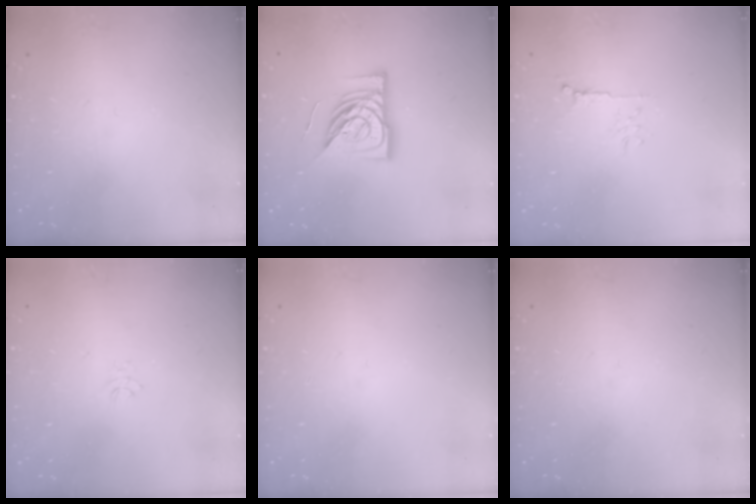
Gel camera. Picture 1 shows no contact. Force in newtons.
{"total": 15.1, "press": 15.0, "slide": 1.7}
{"total": 5.4, "press": 5.3, "slide": 0.7}
{"total": 2.9, "press": 2.9, "slide": 0.3}
{"total": 0.0}
{"total": 0.0}